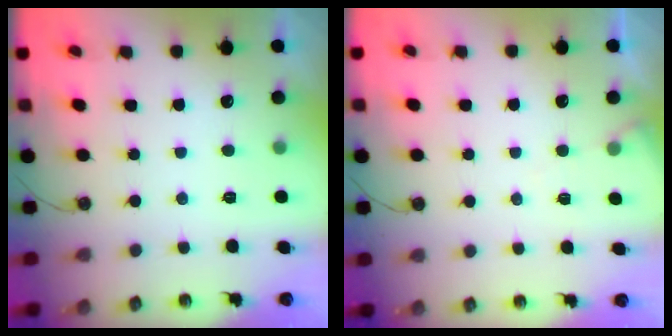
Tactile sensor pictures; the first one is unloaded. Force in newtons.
{"total": 4.8, "press": 4.7, "slide": 0.7}